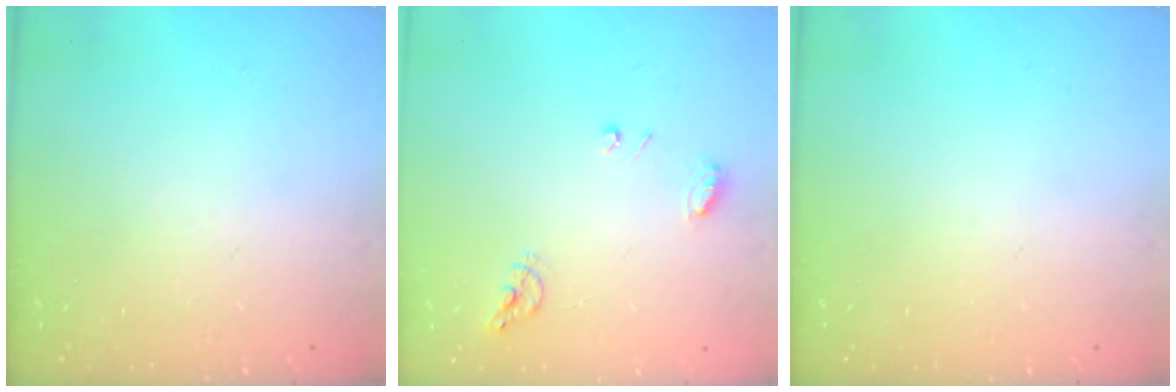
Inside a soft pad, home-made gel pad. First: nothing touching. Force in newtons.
{"total": 7.5, "press": 7.4, "slide": 0.9}
{"total": 0.0}